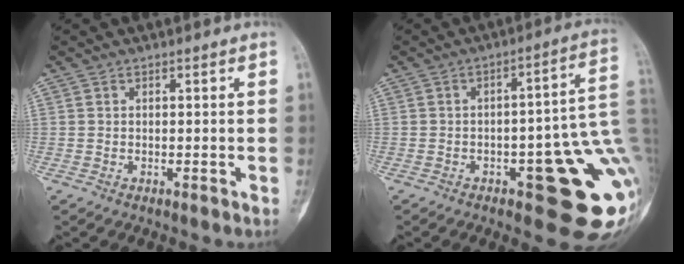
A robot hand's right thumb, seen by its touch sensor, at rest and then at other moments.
{"total": 17.8, "force": [-4.7, 6.1, 16.1], "torque": [-0.128, 0.033, -0.047]}